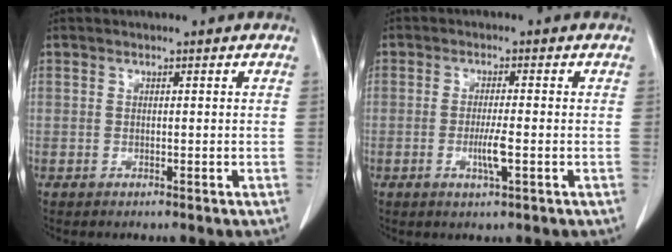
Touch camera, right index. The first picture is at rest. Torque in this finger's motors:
{"motor_torque": [0.56, 0.07, 0.33, 0.09]}